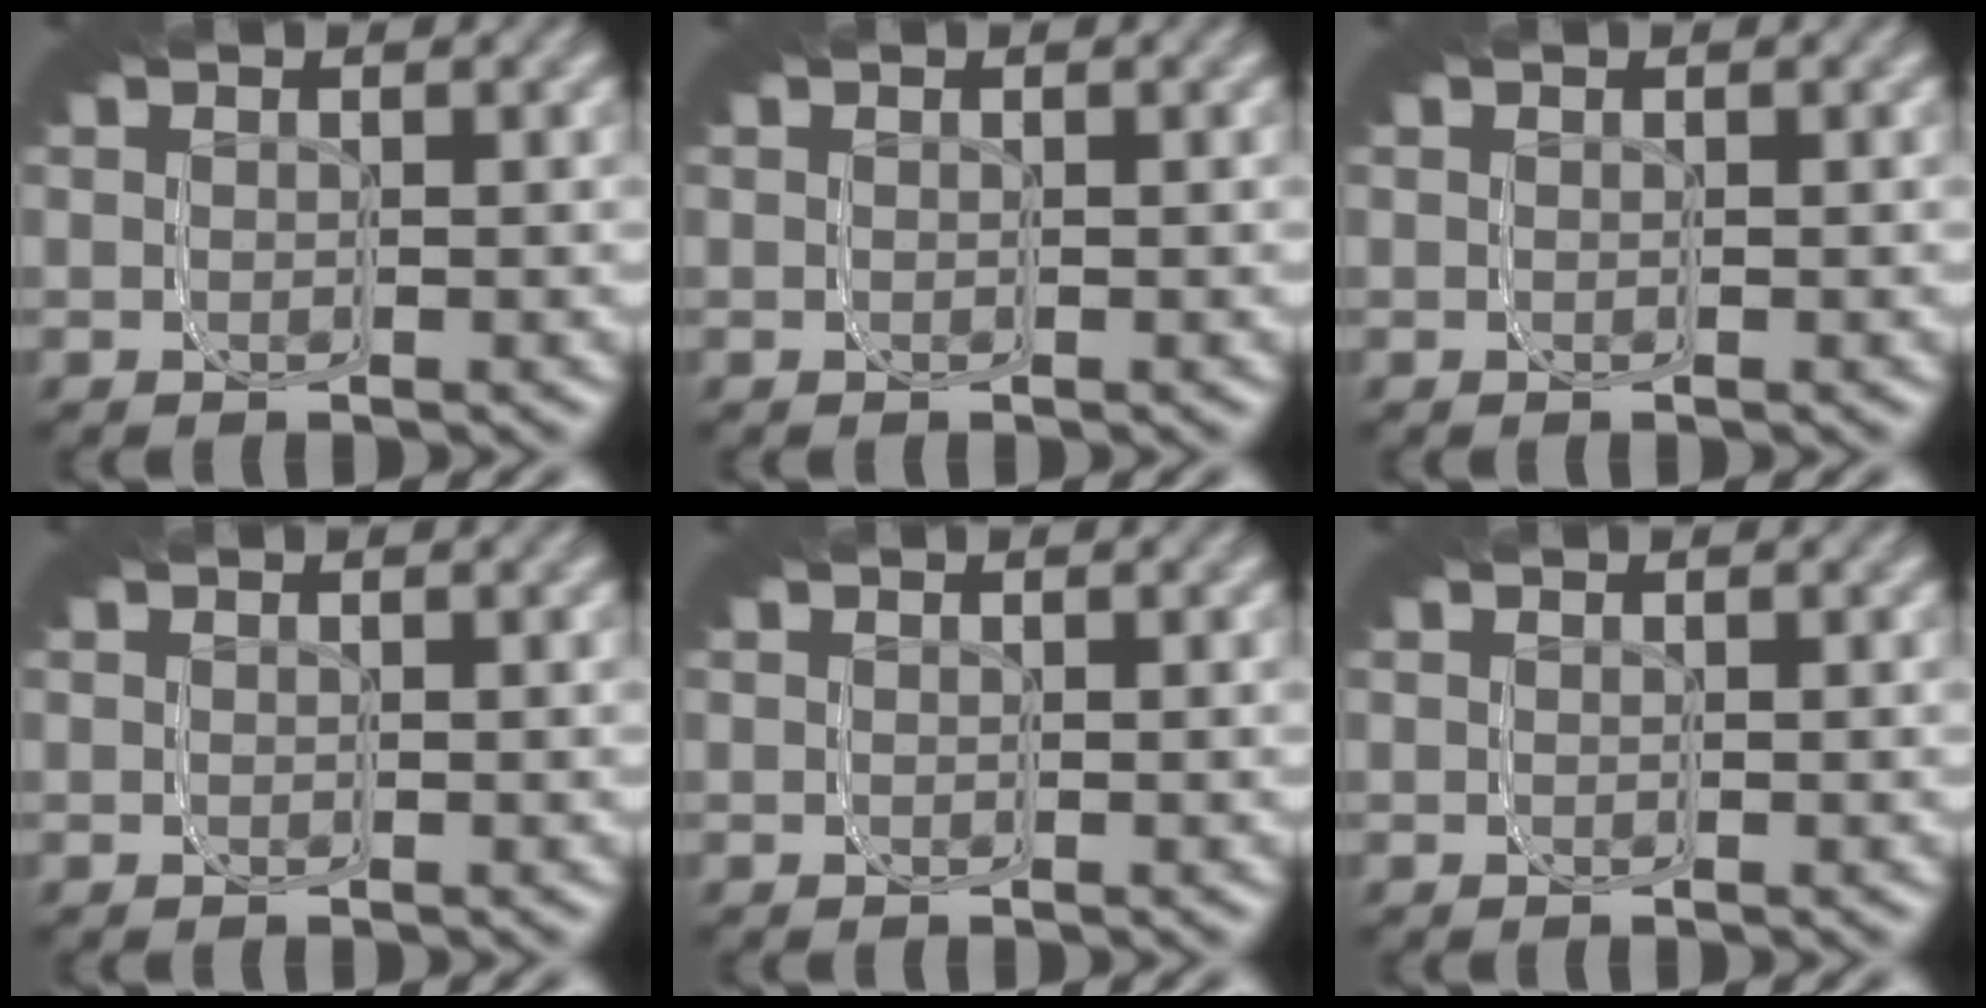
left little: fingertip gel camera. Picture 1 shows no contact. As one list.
[{"total": 0.0}, {"total": 0.0}, {"total": 0.0}, {"total": 0.0}, {"total": 0.0}]